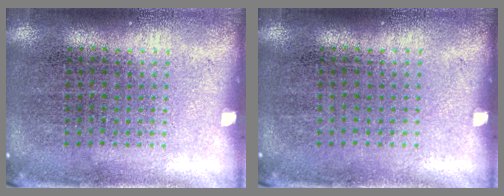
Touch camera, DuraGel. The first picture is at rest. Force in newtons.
{"total": 0.0}